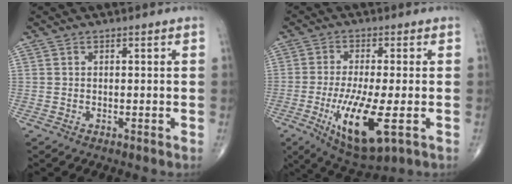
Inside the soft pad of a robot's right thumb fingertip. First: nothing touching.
{"total": 13.0, "force": [-3.8, 3.4, 11.9], "torque": [-0.225, -0.021, -0.056]}